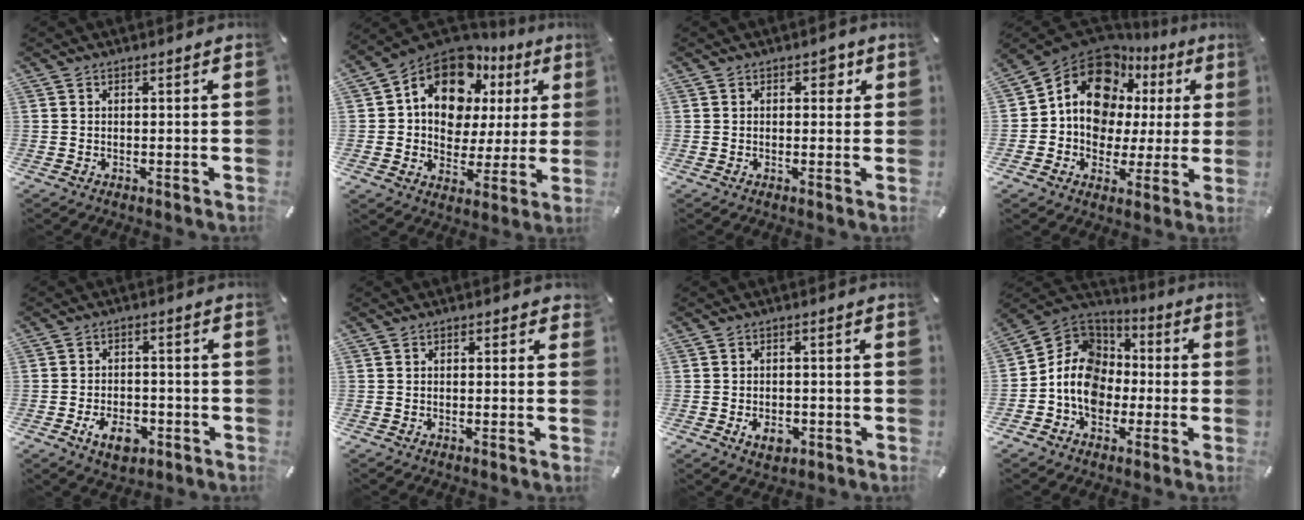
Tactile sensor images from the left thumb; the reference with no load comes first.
{"total": 15.1, "force": [8.0, 10.5, 7.4], "torque": [-0.130, -0.053, 0.144]}
{"total": 2.5, "force": [0.7, 1.7, 1.6], "torque": [-0.011, 0.000, 0.004]}
{"total": 14.9, "force": [6.4, 11.2, 7.3], "torque": [-0.138, -0.048, 0.114]}
{"total": 6.9, "force": [-3.1, 4.4, 4.2], "torque": [-0.082, 0.010, -0.060]}
{"total": 0.8, "force": [0.0, 0.7, 0.4], "torque": [0.001, 0.002, -0.004]}
{"total": 4.5, "force": [-1.6, 3.1, 2.8], "torque": [-0.053, 0.002, -0.033]}
{"total": 12.8, "force": [-2.7, 10.9, 6.1], "torque": [-0.149, 0.010, -0.052]}